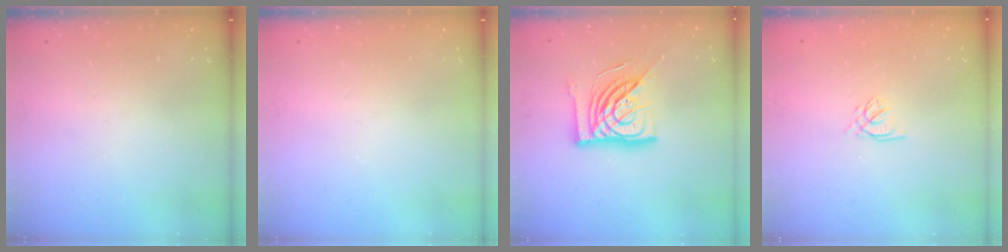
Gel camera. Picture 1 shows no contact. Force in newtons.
{"total": 0.0}
{"total": 15.7, "press": 15.7, "slide": 1.5}
{"total": 2.4, "press": 2.4, "slide": 0.3}